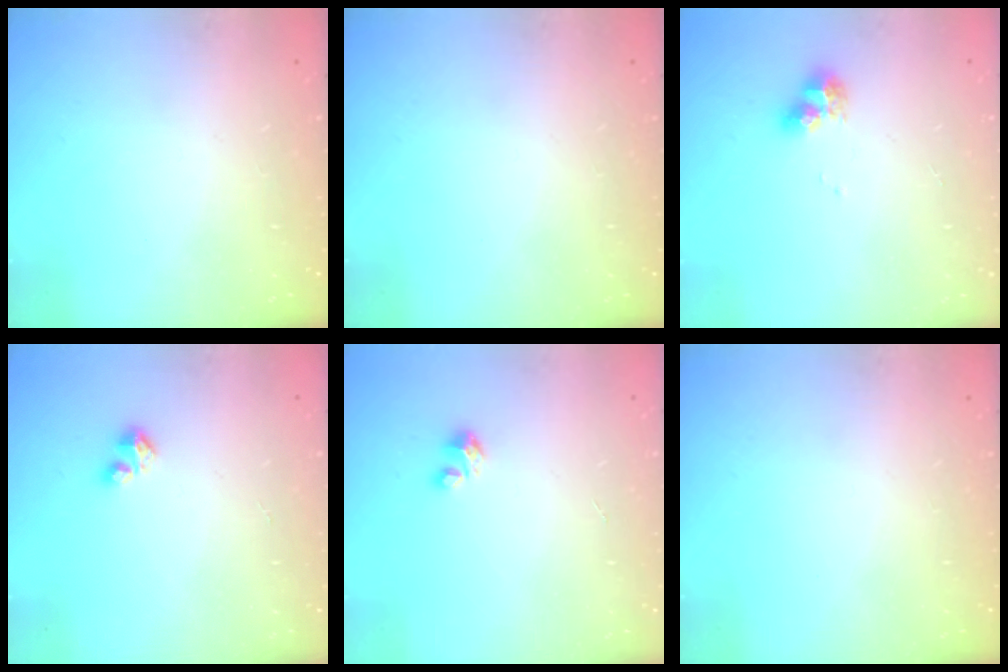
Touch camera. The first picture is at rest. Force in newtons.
{"total": 0.0}
{"total": 7.4, "press": 7.4, "slide": 0.5}
{"total": 2.1, "press": 2.1, "slide": 0.2}
{"total": 1.8, "press": 1.8, "slide": 0.1}
{"total": 0.0}